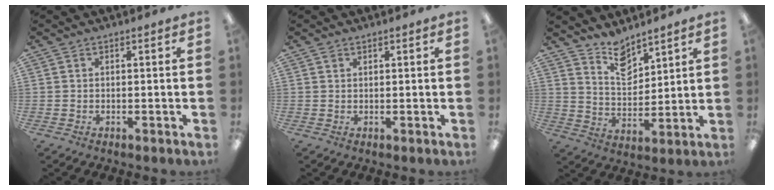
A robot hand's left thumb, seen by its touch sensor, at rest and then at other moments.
{"total": 0.8, "force": [0.6, 0.5, 0.2], "torque": [-0.005, 0.000, 0.012]}
{"total": 8.2, "force": [6.9, 3.8, 2.4], "torque": [-0.042, -0.044, 0.127]}